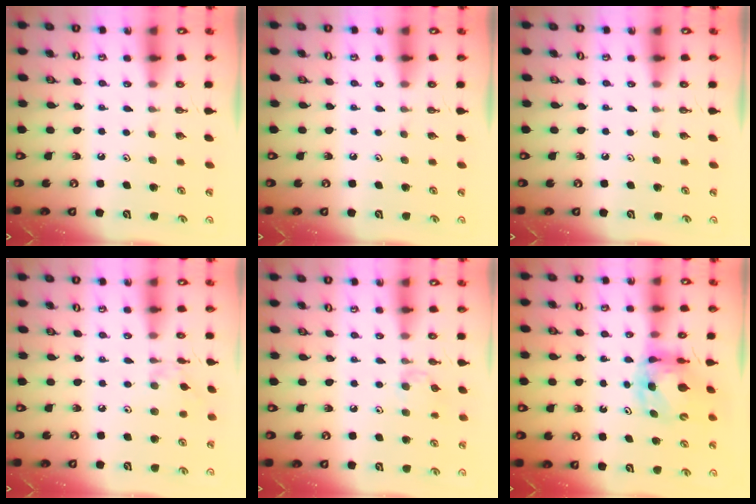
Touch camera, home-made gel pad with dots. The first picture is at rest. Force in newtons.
{"total": 0.0}
{"total": 0.0}
{"total": 4.2, "press": 4.2, "slide": 0.5}
{"total": 5.9, "press": 5.8, "slide": 1.0}
{"total": 7.1, "press": 7.1, "slide": 0.9}